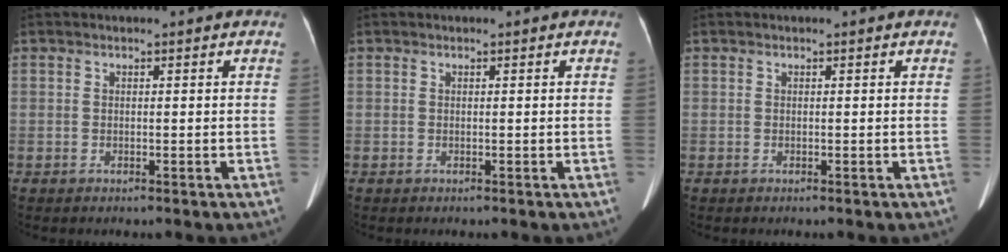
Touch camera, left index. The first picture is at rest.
{"total": 0.0}
{"total": 0.0}